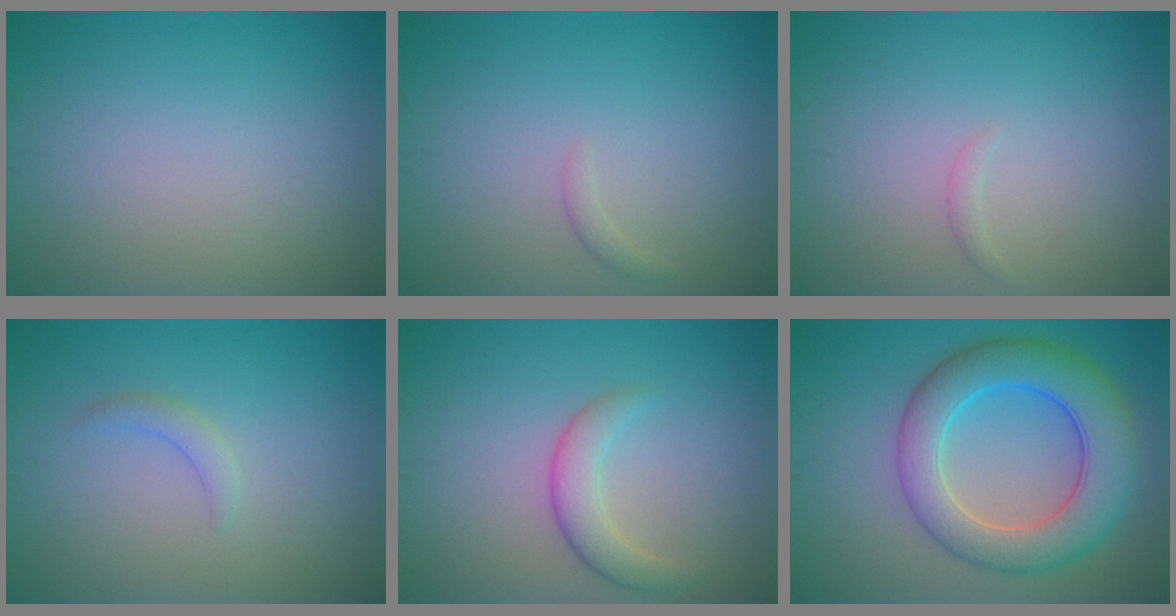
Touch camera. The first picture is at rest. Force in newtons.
{"total": 0.7, "press": 0.7, "slide": 0.1}
{"total": 0.6, "press": 0.6, "slide": 0.1}
{"total": 1.2, "press": 1.2, "slide": 0.2}
{"total": 2.6, "press": 2.6, "slide": 0.1}
{"total": 8.1, "press": 8.1, "slide": 0.1}